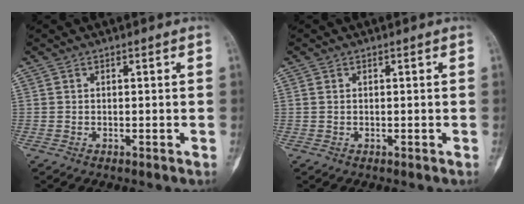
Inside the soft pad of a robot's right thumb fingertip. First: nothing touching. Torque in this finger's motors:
{"motor_torque": [-0.10, 0.64, 0.39, -0.12, 0.02]}